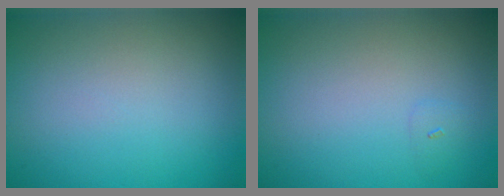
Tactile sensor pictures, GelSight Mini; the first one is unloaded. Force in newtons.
{"total": 0.6, "press": 0.6, "slide": 0.1}